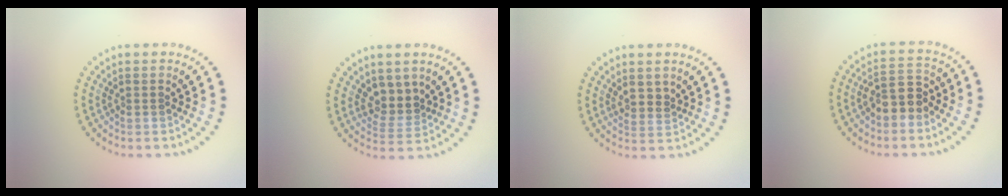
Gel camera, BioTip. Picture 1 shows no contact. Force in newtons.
{"total": 2.7, "press": 2.1, "slide": 1.7}
{"total": 1.3, "press": 1.1, "slide": 0.7}
{"total": 3.2, "press": 3.1, "slide": 1.0}